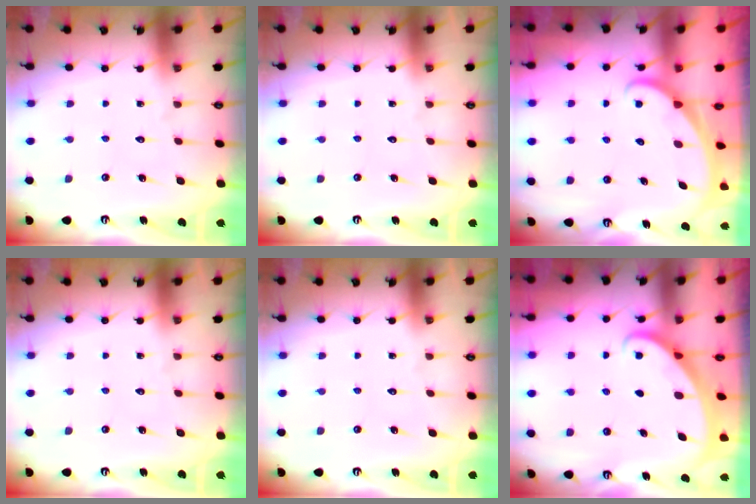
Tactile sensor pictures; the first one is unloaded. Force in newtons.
{"total": 0.0}
{"total": 1.4, "press": 1.4, "slide": 0.0}
{"total": 0.0}
{"total": 0.0}
{"total": 1.8, "press": 1.8, "slide": 0.1}